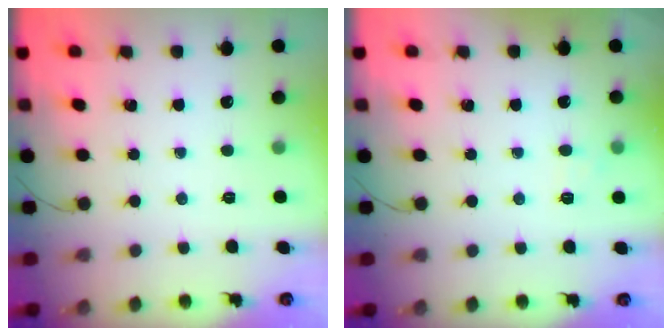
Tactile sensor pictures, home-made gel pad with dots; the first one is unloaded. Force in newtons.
{"total": 5.0, "press": 4.9, "slide": 1.2}